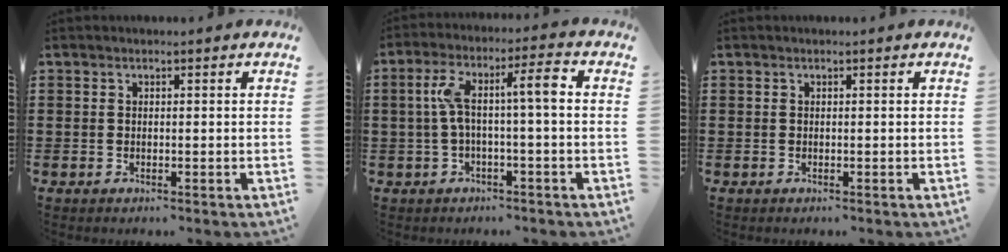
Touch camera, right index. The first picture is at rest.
{"total": 8.0, "force": [0.4, 1.6, 7.8], "torque": [-0.153, 0.011, -0.002]}
{"total": 0.0}